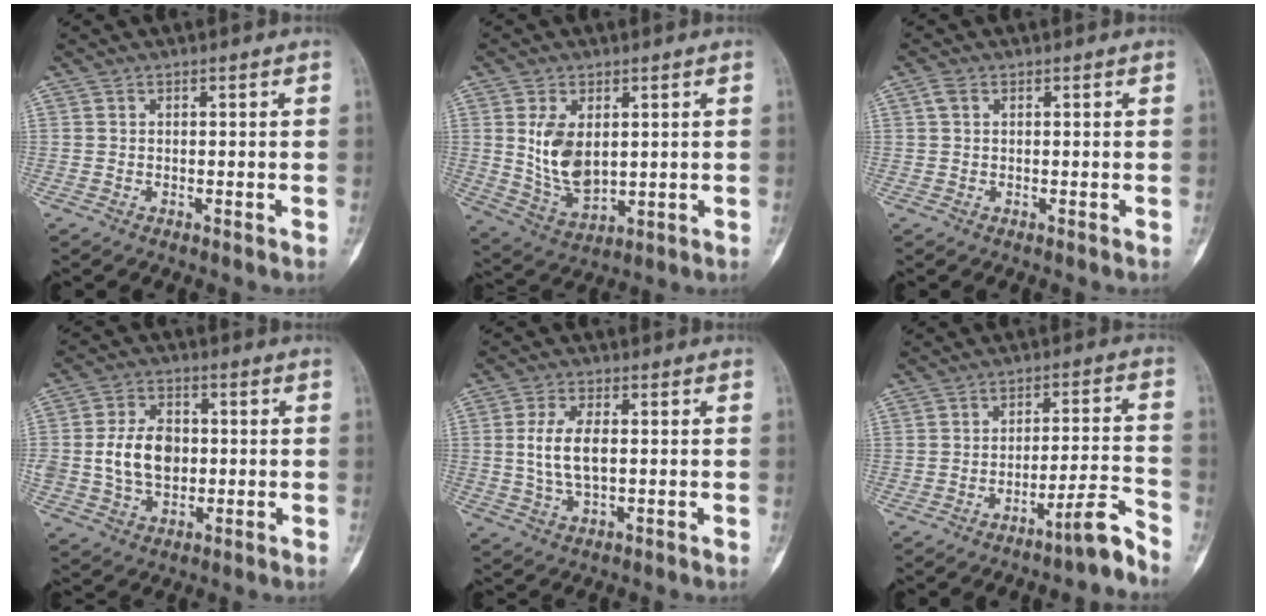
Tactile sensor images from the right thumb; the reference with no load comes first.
{"total": 9.9, "force": [1.8, 5.9, 7.7], "torque": [-0.130, -0.017, 0.051]}
{"total": 1.5, "force": [0.5, 0.9, 1.0], "torque": [-0.025, 0.009, 0.012]}
{"total": 10.4, "force": [0.0, 7.4, 7.3], "torque": [-0.112, 0.008, 0.003]}
{"total": 7.4, "force": [0.5, 3.6, 6.5], "torque": [-0.131, 0.001, 0.010]}
{"total": 6.6, "force": [-5.3, 0.3, 3.9], "torque": [-0.054, 0.063, -0.086]}